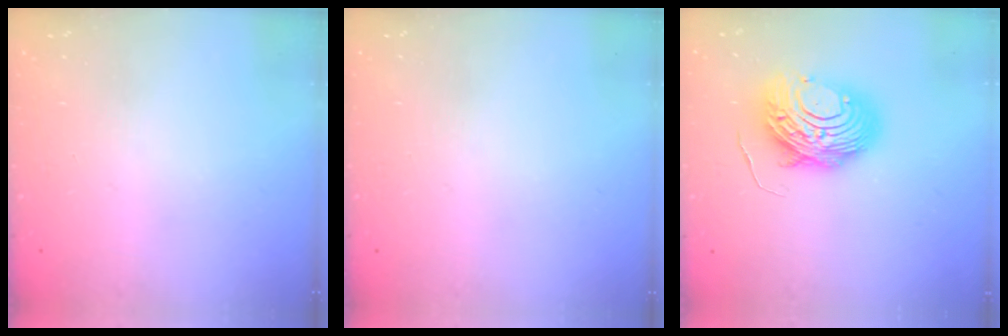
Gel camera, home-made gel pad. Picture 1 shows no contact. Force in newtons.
{"total": 0.0}
{"total": 12.8, "press": 12.7, "slide": 1.1}